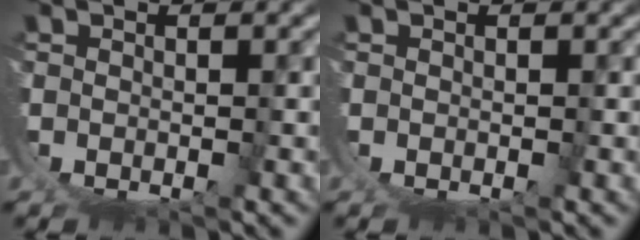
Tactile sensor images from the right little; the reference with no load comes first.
{"total": 0.0}